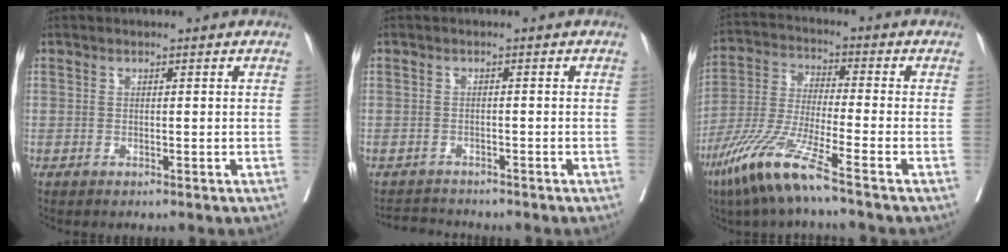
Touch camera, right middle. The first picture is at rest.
{"total": 2.7, "force": [-2.7, 0.3, -0.5], "torque": [0.009, -0.012, -0.043]}
{"total": 11.2, "force": [-7.2, -0.3, 8.5], "torque": [-0.183, -0.035, -0.150]}